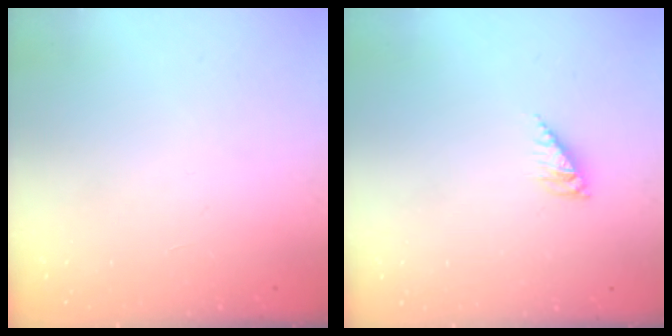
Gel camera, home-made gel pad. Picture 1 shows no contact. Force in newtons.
{"total": 3.5, "press": 3.5, "slide": 0.5}